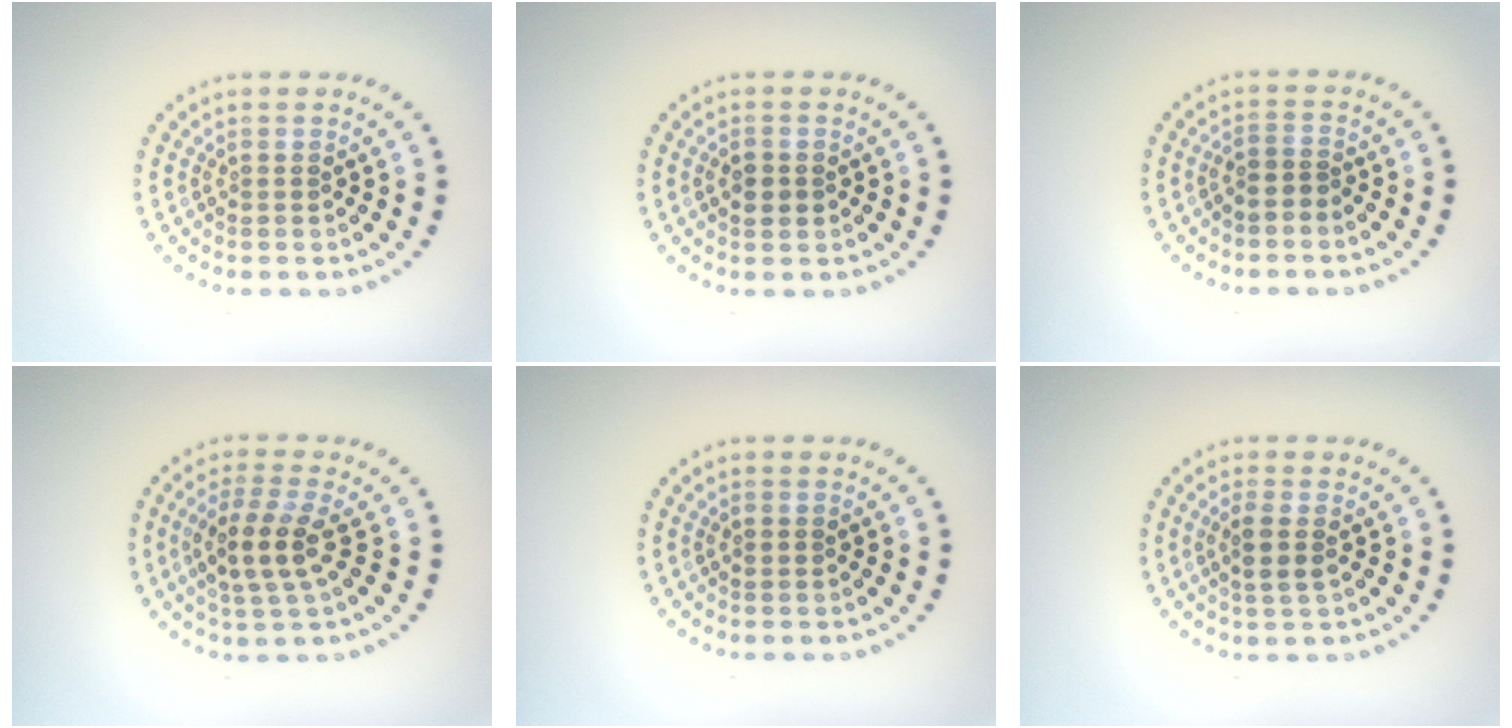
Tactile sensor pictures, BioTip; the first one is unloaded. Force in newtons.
{"total": 1.9, "press": 1.9, "slide": 0.1}
{"total": 1.1, "press": 0.9, "slide": 0.7}
{"total": 3.7, "press": 3.3, "slide": 1.7}
{"total": 0.9, "press": 0.9, "slide": 0.1}
{"total": 2.0, "press": 1.8, "slide": 0.9}